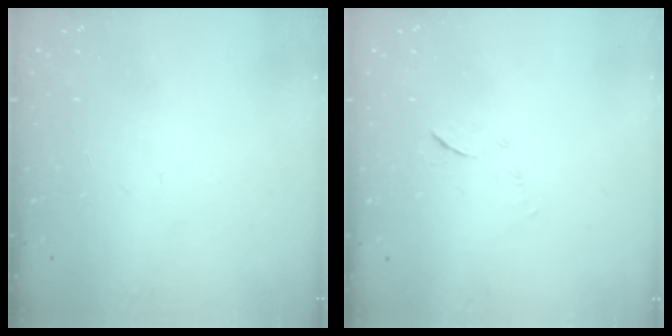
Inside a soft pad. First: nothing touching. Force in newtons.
{"total": 5.3, "press": 5.2, "slide": 0.4}